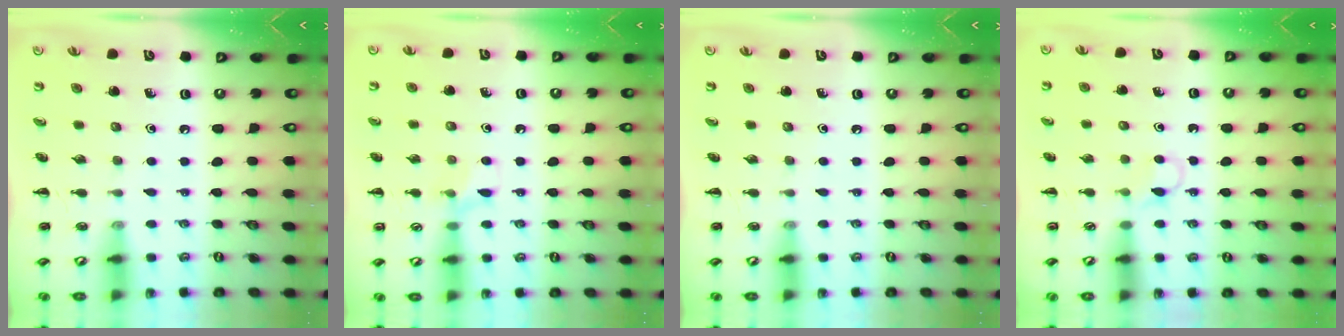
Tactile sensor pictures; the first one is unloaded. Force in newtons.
{"total": 6.8, "press": 6.4, "slide": 2.4}
{"total": 0.0}
{"total": 2.8, "press": 2.7, "slide": 0.8}